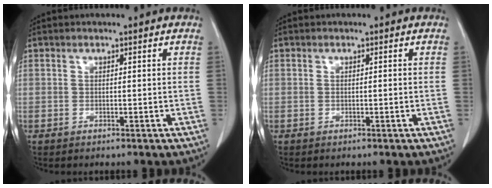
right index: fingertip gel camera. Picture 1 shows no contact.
{"total": 0.6, "force": [-0.1, 0.1, 0.6], "torque": [-0.013, 0.000, 0.001]}